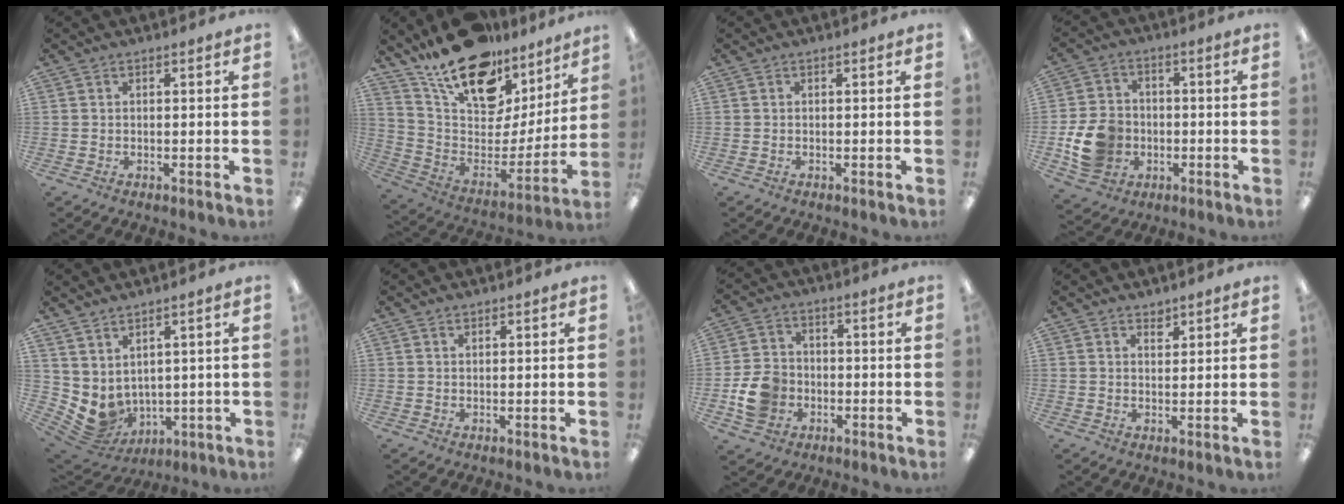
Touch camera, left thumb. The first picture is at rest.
{"total": 21.2, "force": [15.5, 10.2, 10.3], "torque": [-0.172, -0.107, 0.274]}
{"total": 0.0}
{"total": 11.0, "force": [-2.7, 9.1, 5.5], "torque": [-0.118, 0.018, -0.045]}
{"total": 4.9, "force": [2.5, 3.9, 1.7], "torque": [-0.055, -0.042, 0.056]}
{"total": 0.8, "force": [0.7, 0.2, 0.4], "torque": [-0.009, 0.000, 0.012]}
{"total": 8.8, "force": [-2.5, 7.3, 4.2], "torque": [-0.087, 0.019, -0.043]}
{"total": 2.1, "force": [1.9, 0.8, 0.4], "torque": [0.006, -0.013, 0.032]}